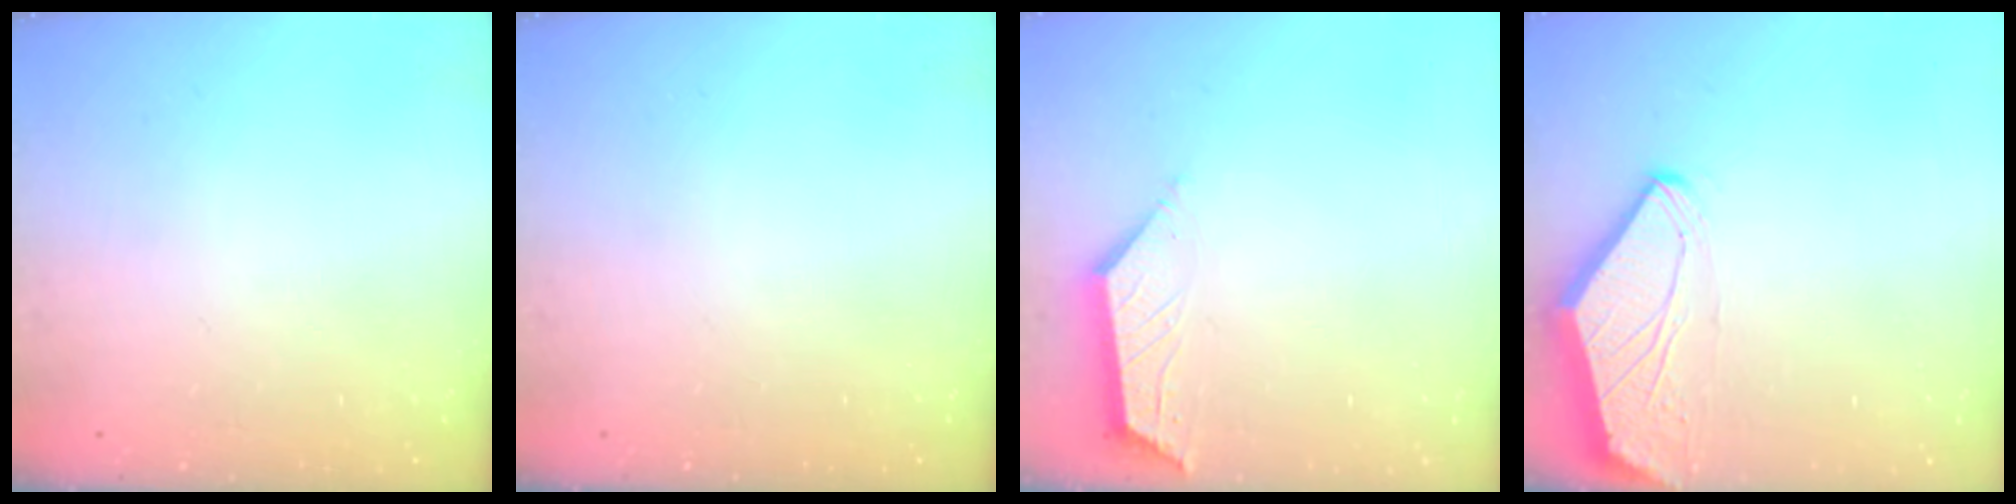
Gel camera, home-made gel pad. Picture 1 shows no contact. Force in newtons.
{"total": 0.0}
{"total": 2.9, "press": 2.9, "slide": 0.5}
{"total": 0.0}